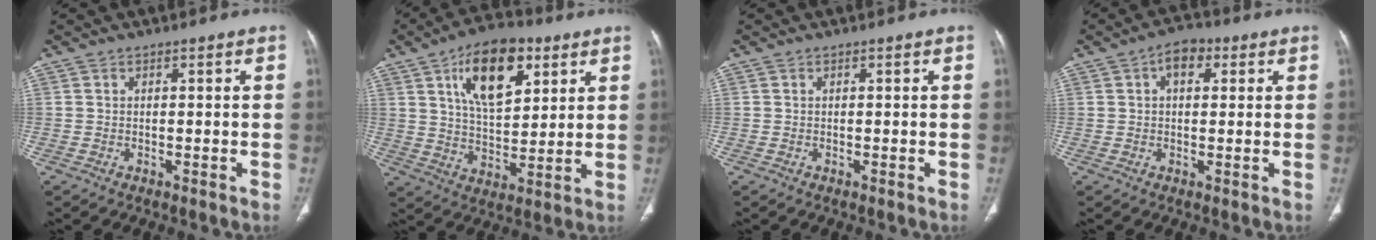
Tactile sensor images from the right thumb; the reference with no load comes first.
{"total": 16.0, "force": [7.1, 8.1, 11.8], "torque": [-0.159, -0.022, 0.120]}
{"total": 0.0}
{"total": 4.8, "force": [1.7, 2.9, 3.4], "torque": [-0.038, 0.008, 0.019]}